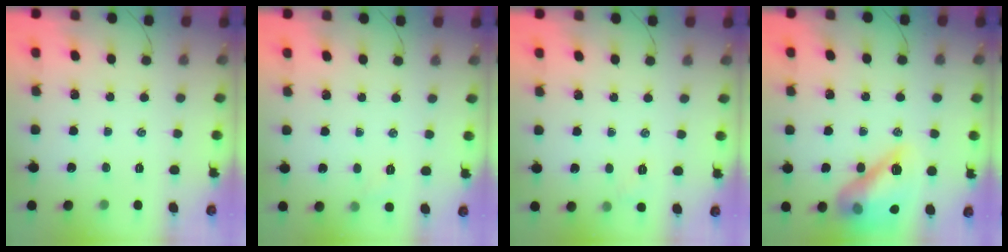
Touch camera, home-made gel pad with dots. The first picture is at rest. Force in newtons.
{"total": 3.0, "press": 2.9, "slide": 0.8}
{"total": 3.8, "press": 3.6, "slide": 1.1}
{"total": 16.2, "press": 16.1, "slide": 2.0}